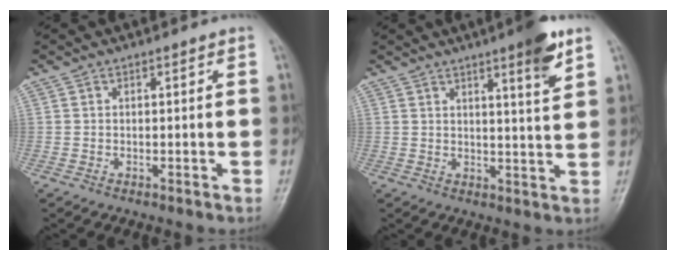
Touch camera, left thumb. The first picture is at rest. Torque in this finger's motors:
{"motor_torque": [1.39, 0.97, 1.09, -0.76, 0.02]}